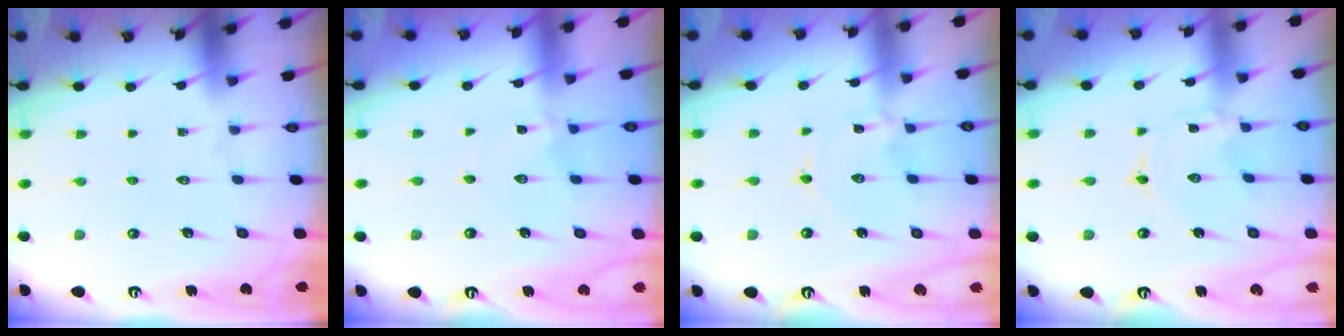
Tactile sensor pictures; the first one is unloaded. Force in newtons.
{"total": 0.0}
{"total": 0.0}
{"total": 0.0}